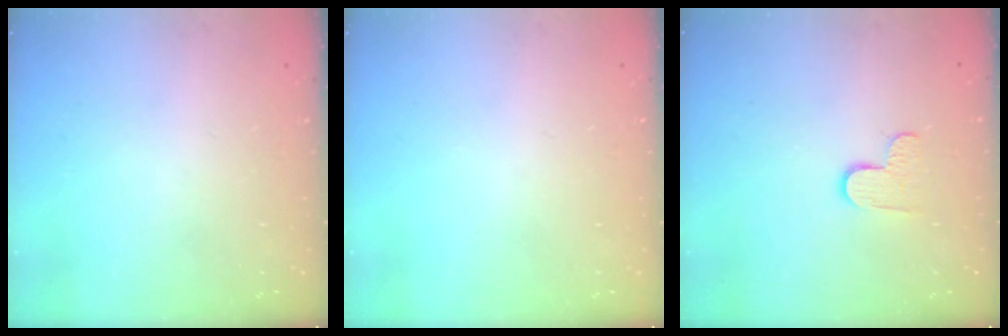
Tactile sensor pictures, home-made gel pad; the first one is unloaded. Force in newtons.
{"total": 0.0}
{"total": 5.5, "press": 5.5, "slide": 0.4}